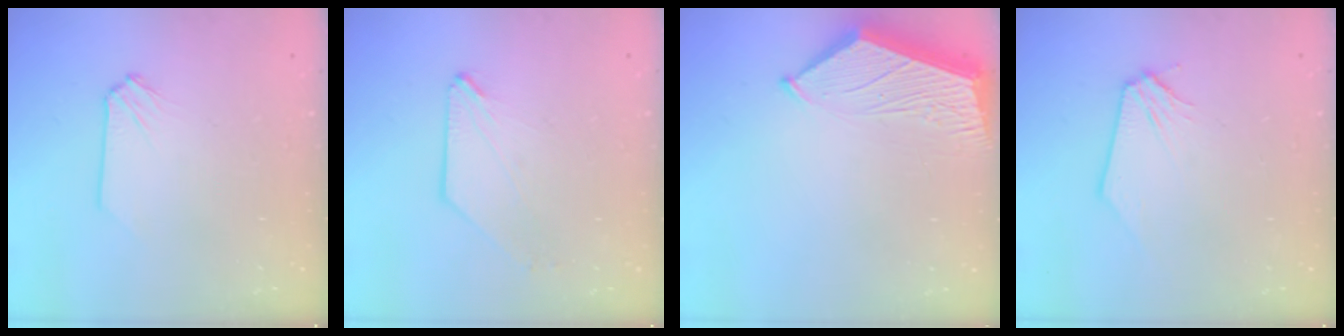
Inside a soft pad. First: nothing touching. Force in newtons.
{"total": 0.0}
{"total": 6.2, "press": 6.2, "slide": 0.8}
{"total": 0.0}